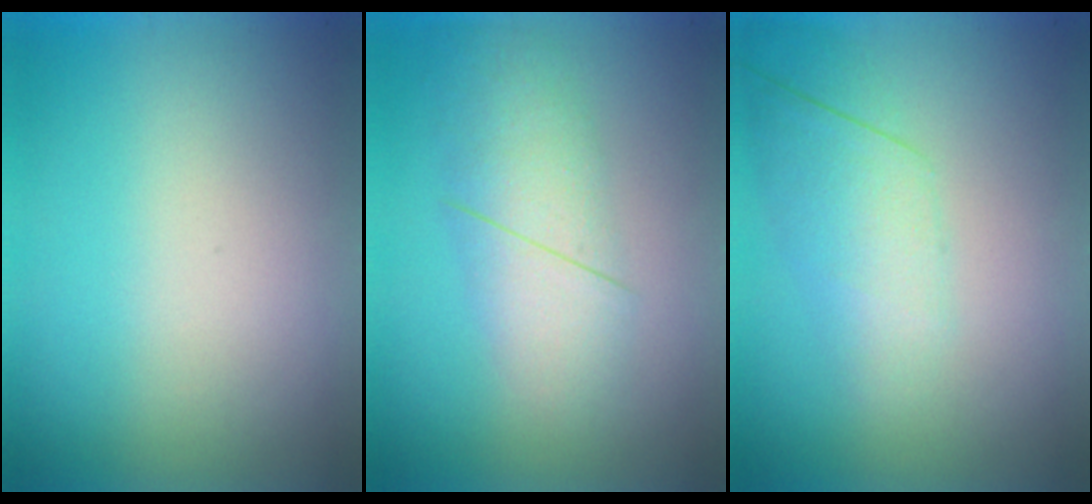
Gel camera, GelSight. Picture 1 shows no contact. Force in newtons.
{"total": 2.7}
{"total": 2.3}